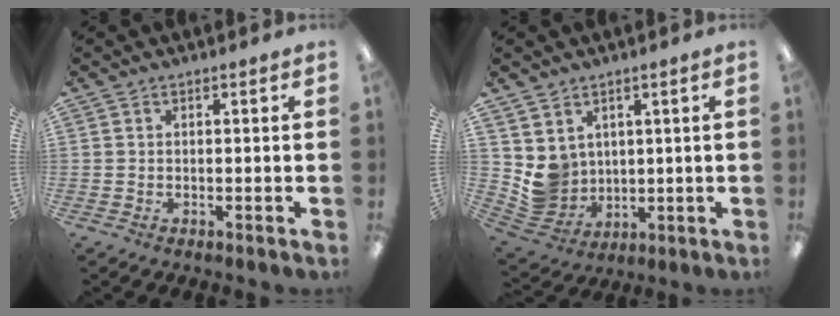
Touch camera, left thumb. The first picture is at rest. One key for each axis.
{"total": 7.3, "fx": 2.9, "fy": 6.6, "fz": 0.8, "tx": -0.048, "ty": -0.025, "tz": 0.066}